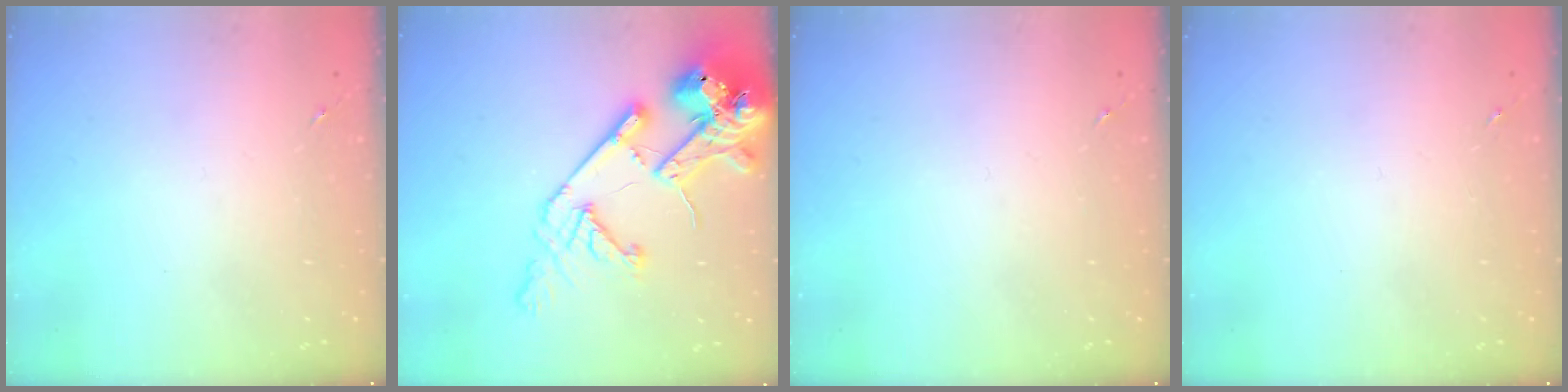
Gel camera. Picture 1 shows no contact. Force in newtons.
{"total": 20.3, "press": 20.1, "slide": 2.7}
{"total": 0.0}
{"total": 0.0}